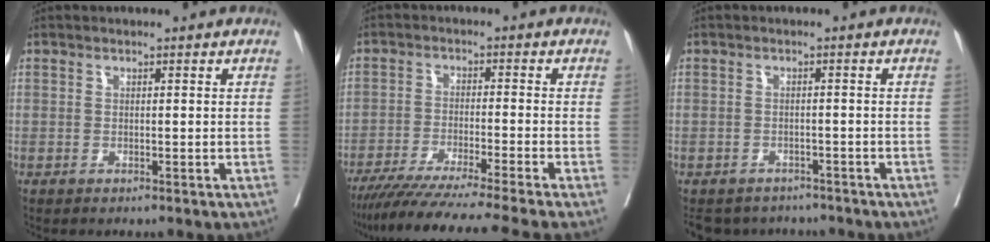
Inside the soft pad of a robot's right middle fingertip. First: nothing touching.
{"total": 15.9, "force": [-13.6, -2.5, 7.9], "torque": [-0.111, -0.046, -0.214]}
{"total": 7.7, "force": [-7.0, 3.2, 0.6], "torque": [-0.005, 0.007, -0.088]}